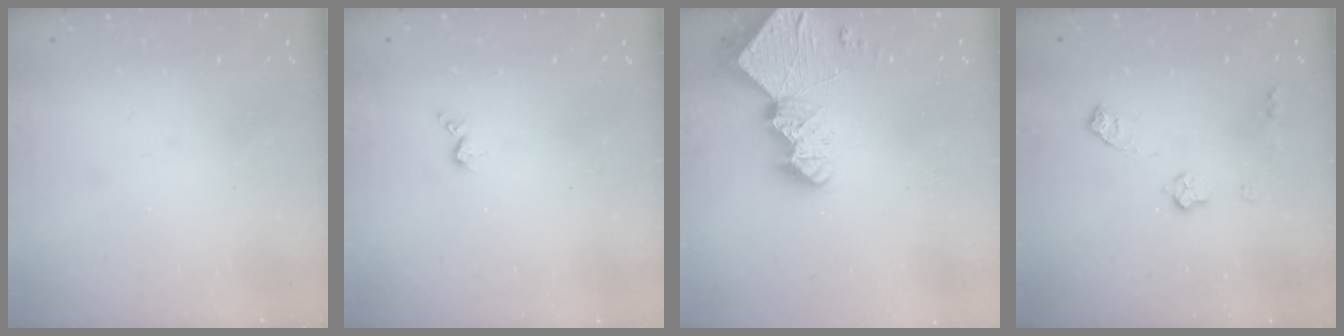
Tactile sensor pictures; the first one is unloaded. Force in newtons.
{"total": 3.4, "press": 3.4, "slide": 0.5}
{"total": 11.7, "press": 11.6, "slide": 1.1}
{"total": 7.7, "press": 7.7, "slide": 0.2}